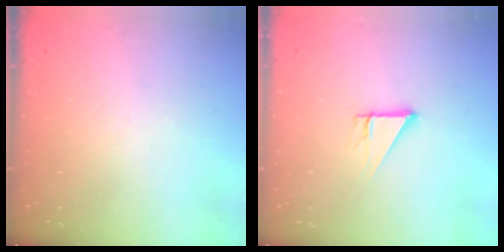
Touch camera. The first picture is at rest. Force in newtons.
{"total": 4.2, "press": 4.2, "slide": 0.3}